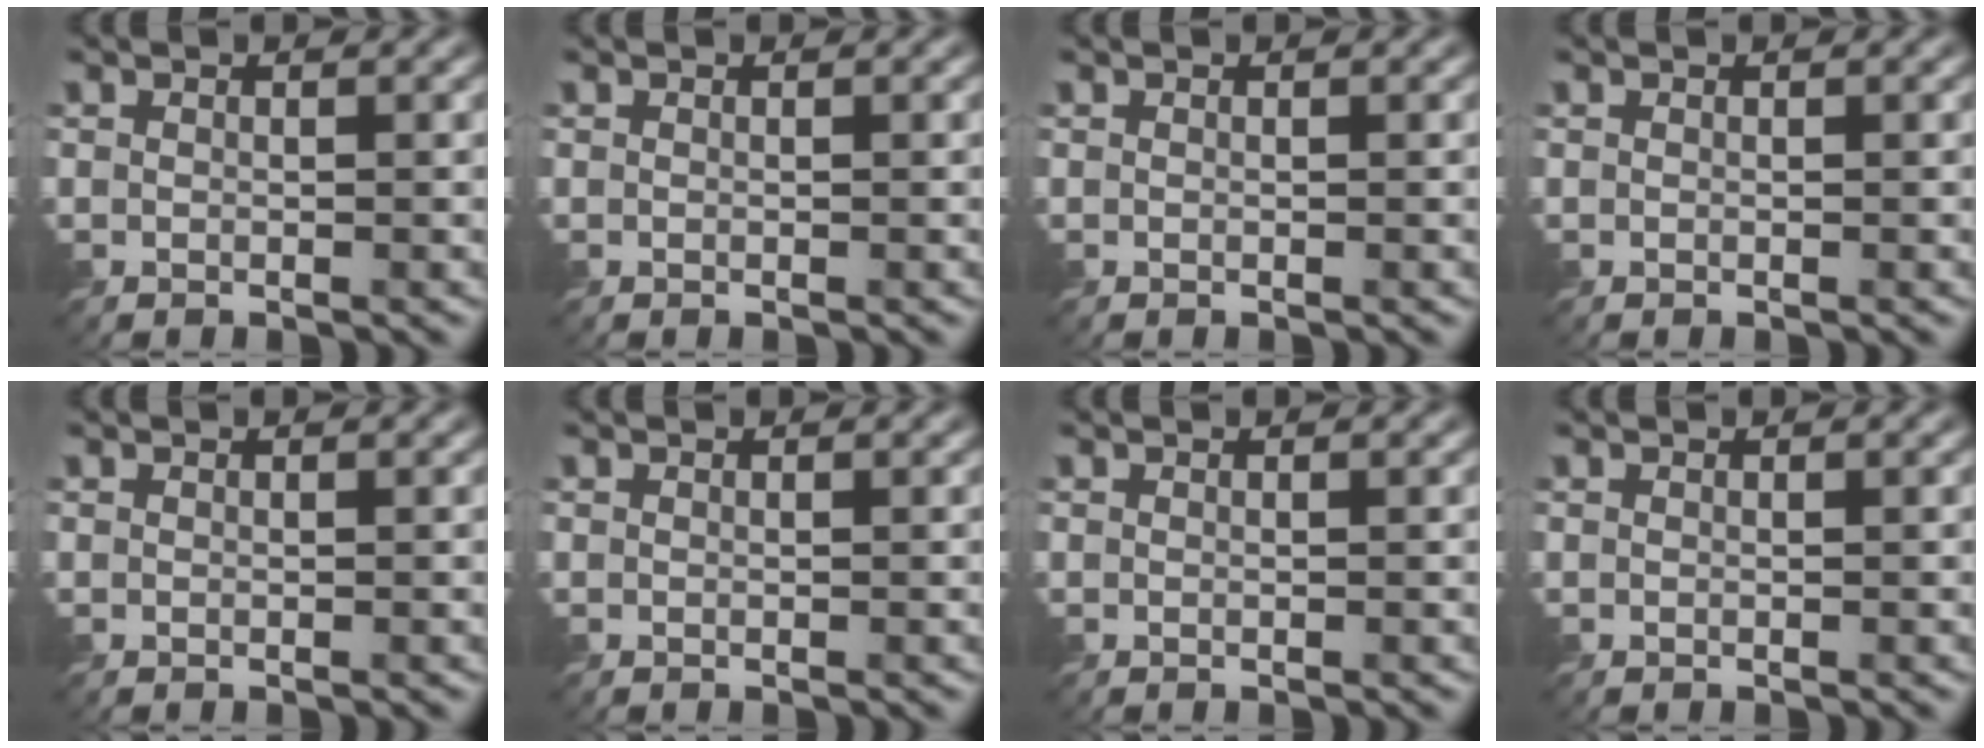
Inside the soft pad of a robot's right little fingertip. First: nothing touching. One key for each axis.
{"total": 0.0}
{"total": 0.0}
{"total": 0.0}
{"total": 0.0}
{"total": 0.0}
{"total": 0.0}
{"total": 0.0}